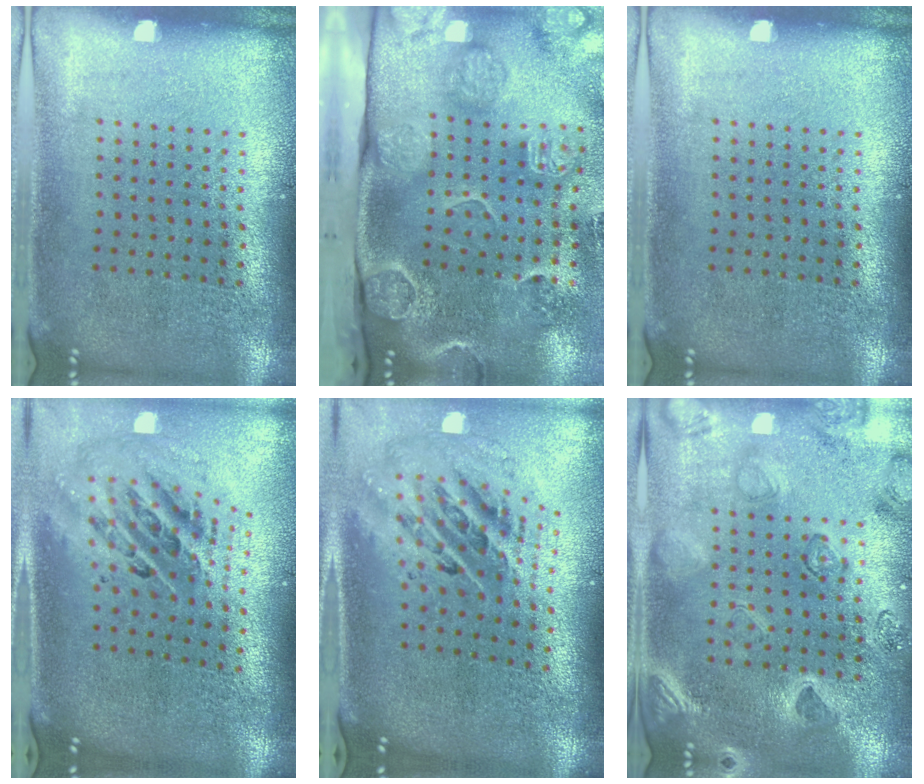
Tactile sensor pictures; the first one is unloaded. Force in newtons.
{"total": 4.6, "press": 3.4, "slide": 3.1}
{"total": 0.0}
{"total": 1.9, "press": 1.5, "slide": 1.2}
{"total": 2.3, "press": 1.6, "slide": 1.7}
{"total": 2.3, "press": 2.2, "slide": 0.8}